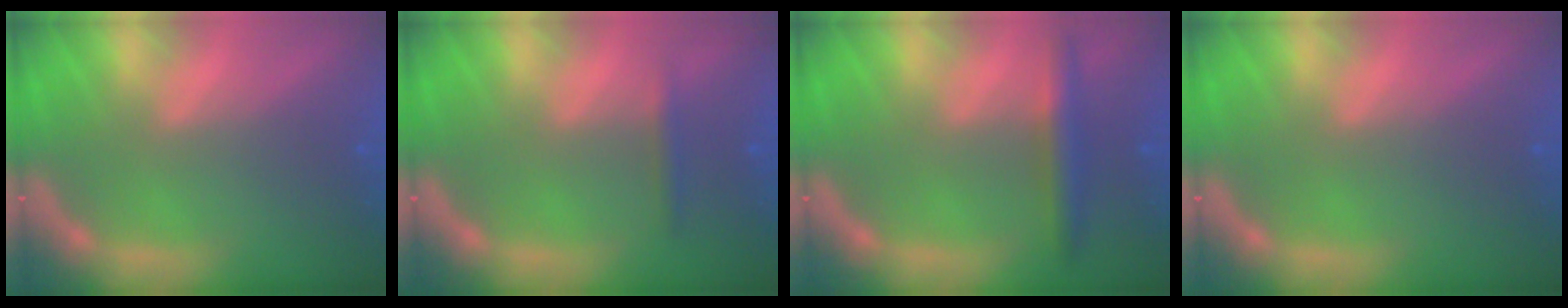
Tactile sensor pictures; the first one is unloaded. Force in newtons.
{"total": 1.4}
{"total": 3.5}
{"total": 0.0}